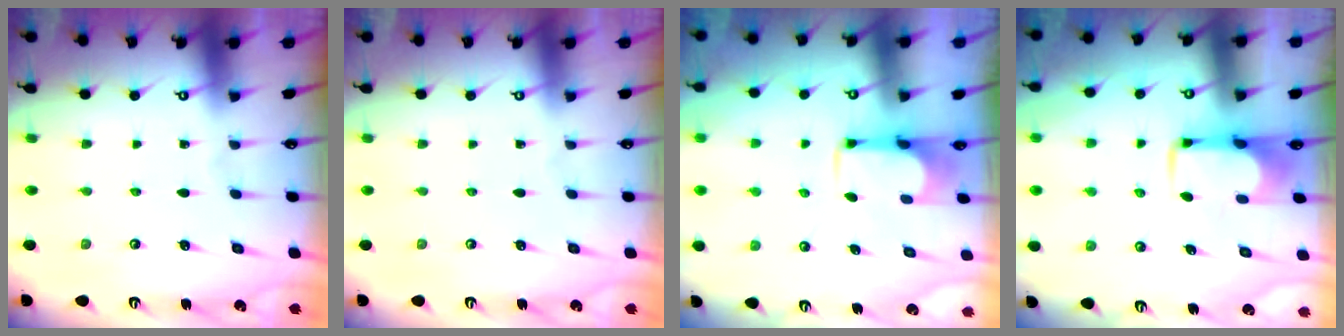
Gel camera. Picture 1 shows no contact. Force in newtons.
{"total": 0.0}
{"total": 3.7, "press": 3.6, "slide": 0.7}
{"total": 1.9, "press": 1.9, "slide": 0.5}